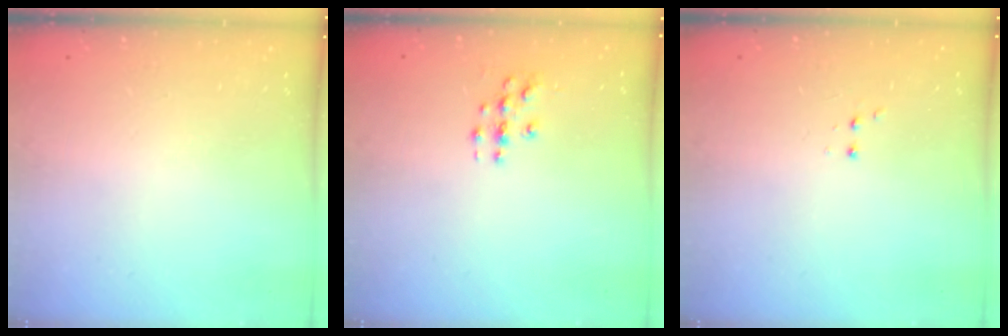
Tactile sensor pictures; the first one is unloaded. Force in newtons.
{"total": 3.3, "press": 3.3, "slide": 0.2}
{"total": 2.8, "press": 2.8, "slide": 0.6}